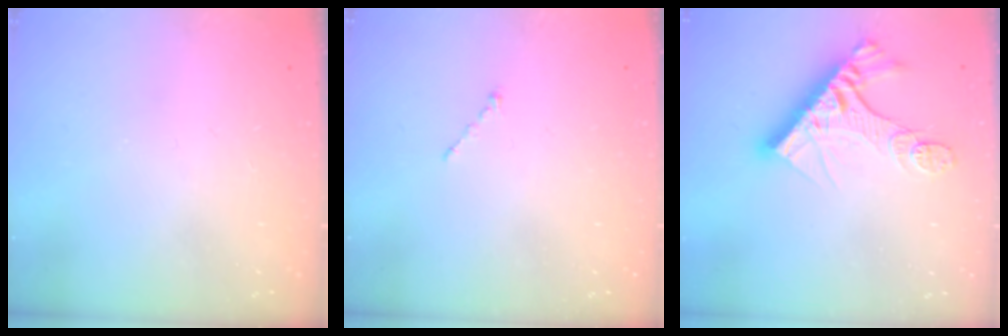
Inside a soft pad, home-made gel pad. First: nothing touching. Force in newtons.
{"total": 1.0, "press": 0.9, "slide": 0.3}
{"total": 13.2, "press": 13.1, "slide": 1.2}